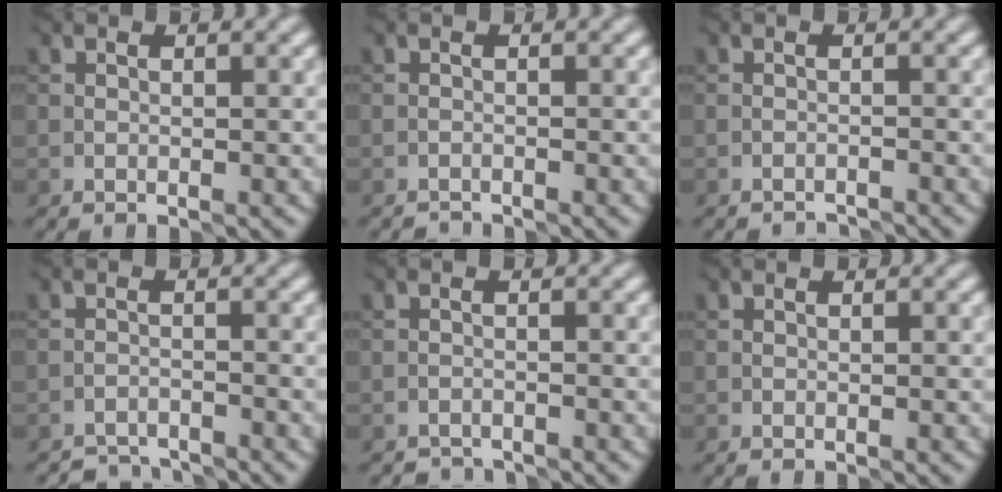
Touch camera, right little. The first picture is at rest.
{"total": 1.3, "force": [-1.3, 0.0, -0.1], "torque": [0.003, -0.003, -0.029]}
{"total": 2.1, "force": [-2.1, 0.1, 0.1], "torque": [0.000, -0.007, -0.040]}
{"total": 3.6, "force": [-3.5, 0.6, 0.3], "torque": [-0.002, -0.006, -0.067]}
{"total": 2.3, "force": [-2.2, 0.4, 0.0], "torque": [0.004, -0.006, -0.046]}
{"total": 0.0}